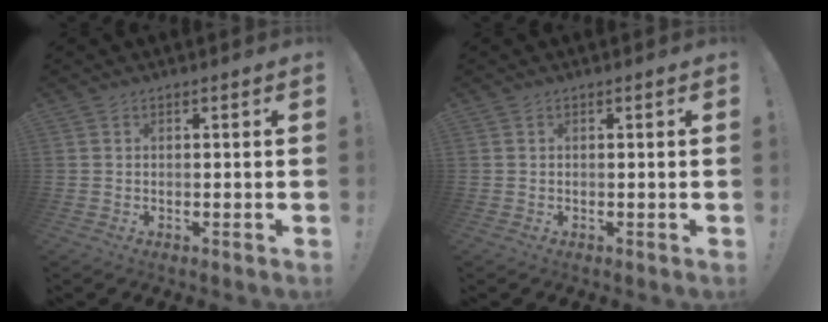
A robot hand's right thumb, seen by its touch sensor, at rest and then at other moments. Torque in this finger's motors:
{"motor_torque": [-0.03, 0.03, 0.00, 0.00, 0.00]}